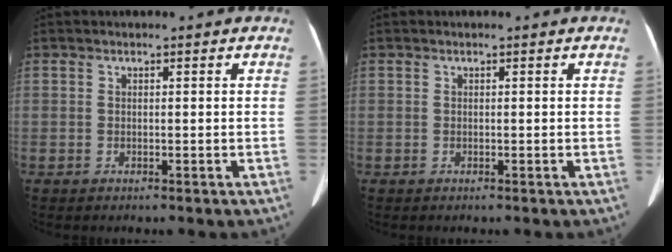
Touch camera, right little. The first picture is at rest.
{"total": 0.0}